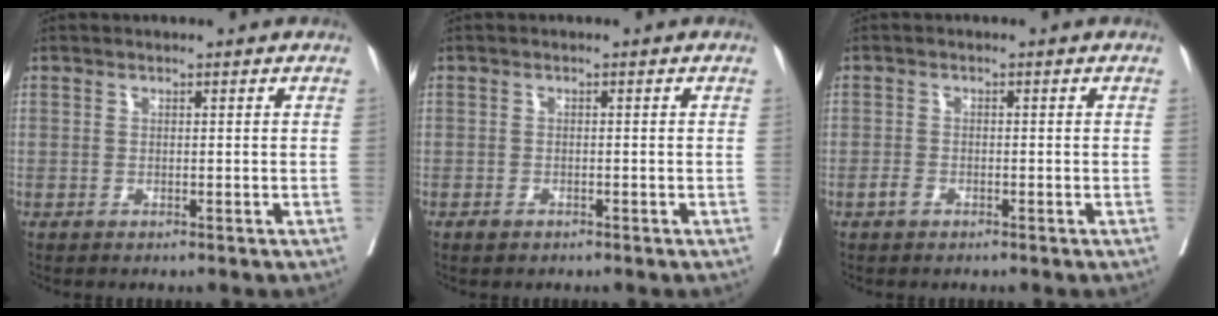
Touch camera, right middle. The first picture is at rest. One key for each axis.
{"total": 1.0, "fx": -0.7, "fy": 0.5, "fz": 0.5, "tx": -0.010, "ty": 0.000, "tz": -0.010}
{"total": 1.1, "fx": -0.8, "fy": 0.6, "fz": 0.6, "tx": -0.016, "ty": 0.001, "tz": -0.013}